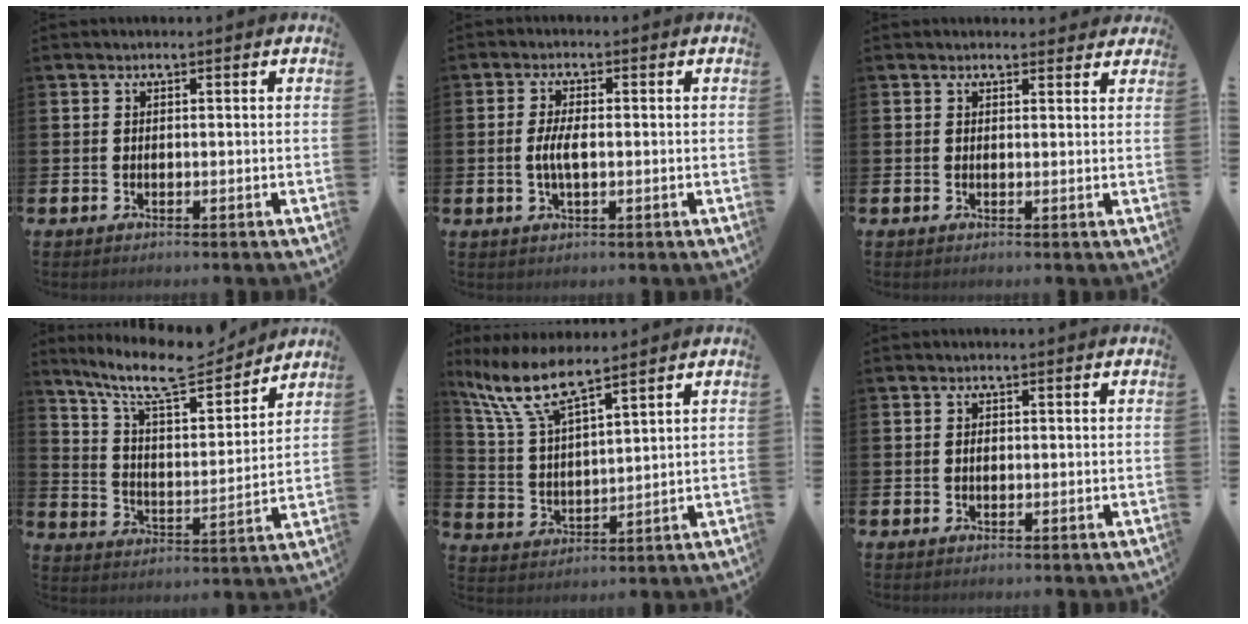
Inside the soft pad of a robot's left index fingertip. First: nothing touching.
{"total": 3.4, "force": [-0.2, 1.3, 3.2], "torque": [-0.064, 0.000, -0.008]}
{"total": 1.5, "force": [1.4, 0.6, 0.0], "torque": [0.019, -0.006, 0.020]}
{"total": 11.4, "force": [9.9, 2.4, 5.3], "torque": [-0.134, -0.053, 0.172]}
{"total": 8.7, "force": [7.3, 1.7, 4.4], "torque": [-0.119, -0.026, 0.132]}
{"total": 0.8, "force": [0.0, 0.6, 0.6], "torque": [-0.011, 0.003, -0.002]}